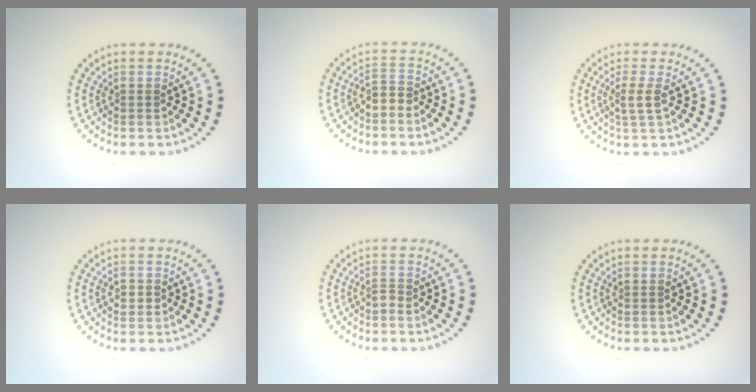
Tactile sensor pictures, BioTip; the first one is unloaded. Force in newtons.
{"total": 1.4, "press": 0.9, "slide": 1.1}
{"total": 1.6, "press": 1.3, "slide": 1.0}
{"total": 1.0, "press": 0.9, "slide": 0.4}
{"total": 0.9, "press": 0.5, "slide": 0.7}
{"total": 0.0}